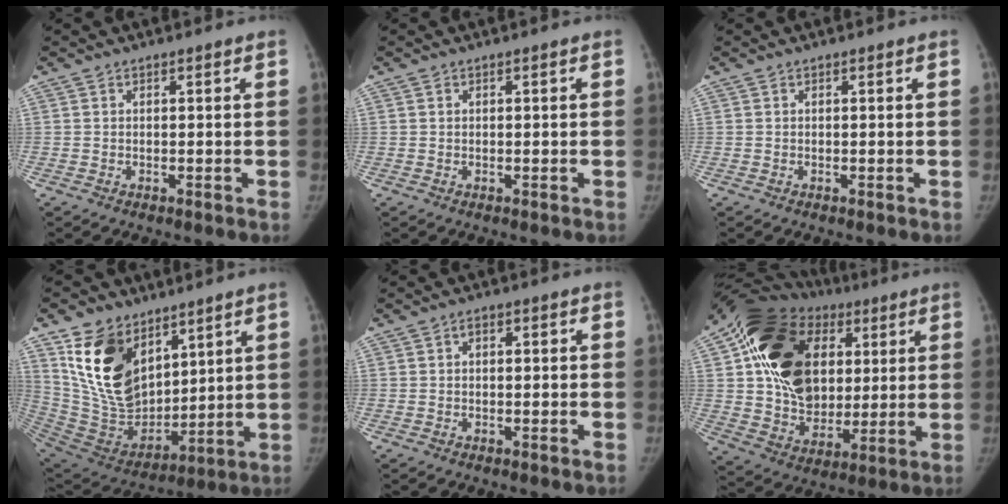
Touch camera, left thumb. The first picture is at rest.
{"total": 0.0}
{"total": 0.0}
{"total": 19.9, "force": [9.6, 12.5, 12.1], "torque": [-0.185, -0.053, 0.198]}
{"total": 2.1, "force": [0.0, 1.4, 1.5], "torque": [-0.013, 0.005, -0.006]}
{"total": 26.5, "force": [6.4, 19.5, 16.8], "torque": [-0.276, 0.008, 0.112]}